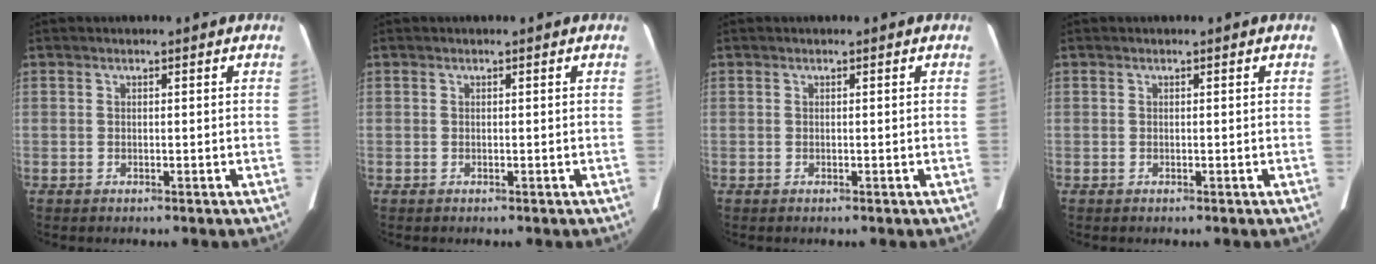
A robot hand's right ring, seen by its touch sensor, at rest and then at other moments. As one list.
[{"total": 0.0}, {"total": 0.0}, {"total": 0.0}]